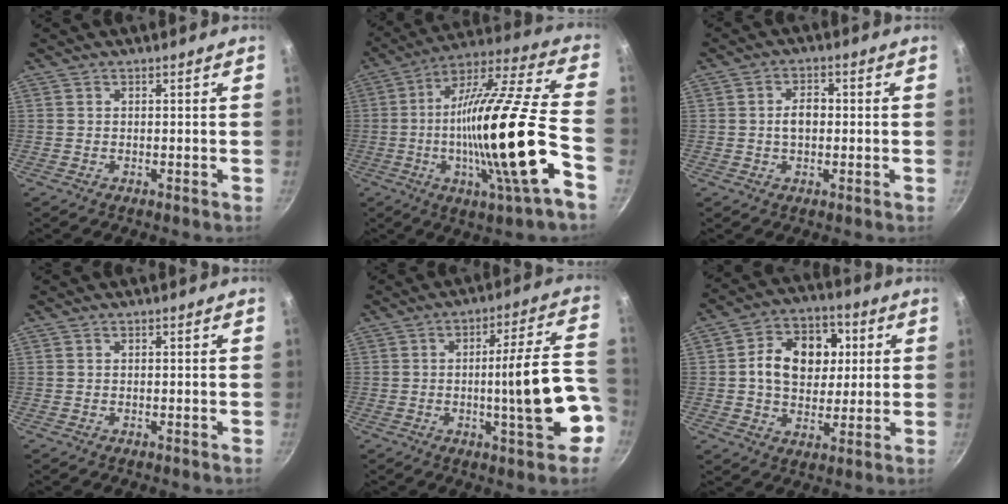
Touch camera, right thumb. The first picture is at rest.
{"total": 26.5, "force": [-6.6, 3.5, 25.5], "torque": [-0.397, 0.014, -0.117]}
{"total": 4.3, "force": [-0.1, 2.8, 3.2], "torque": [-0.039, 0.014, -0.004]}
{"total": 0.0}
{"total": 15.5, "force": [-3.8, 3.3, 14.6], "torque": [-0.188, 0.032, -0.051]}
{"total": 14.7, "force": [2.4, 11.1, 9.4], "torque": [-0.107, 0.012, 0.029]}